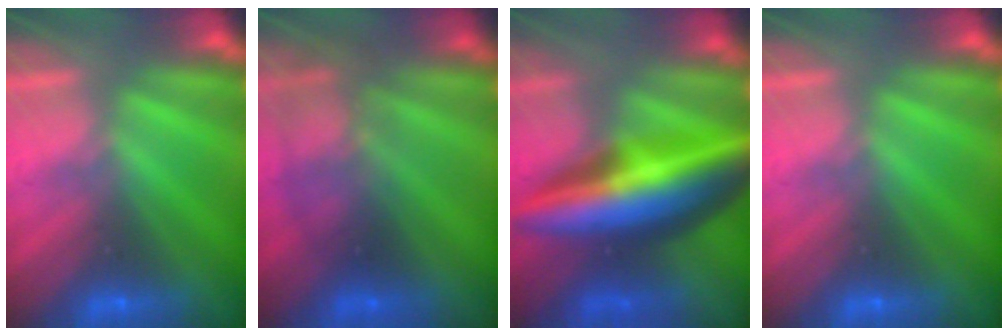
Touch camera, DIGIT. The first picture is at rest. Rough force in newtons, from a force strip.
{"total": 2.1}
{"total": 6.5}
{"total": 0.0}